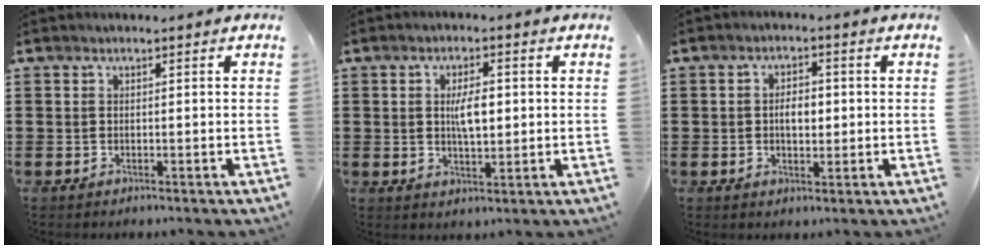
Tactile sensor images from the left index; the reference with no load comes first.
{"total": 4.8, "force": [0.5, 1.8, 4.4], "torque": [-0.078, 0.004, 0.004]}
{"total": 3.7, "force": [-0.1, 2.0, 3.2], "torque": [-0.055, 0.003, -0.007]}